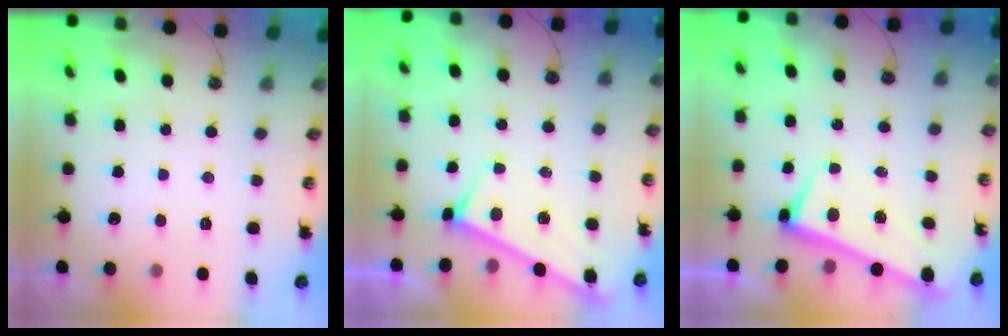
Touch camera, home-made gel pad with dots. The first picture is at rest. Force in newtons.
{"total": 3.0, "press": 2.9, "slide": 0.3}
{"total": 2.4, "press": 2.3, "slide": 0.7}